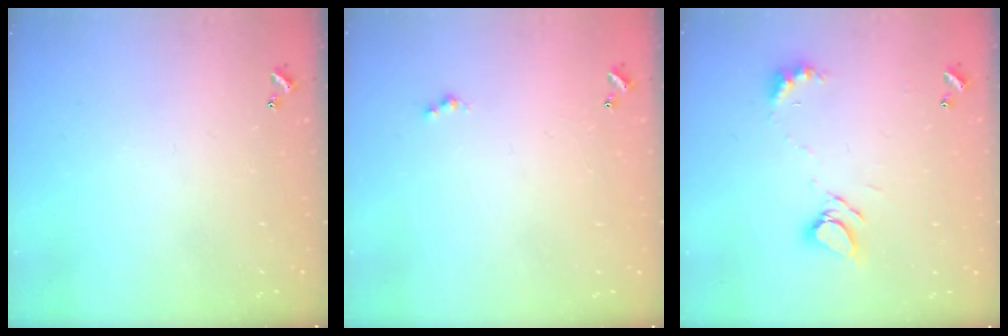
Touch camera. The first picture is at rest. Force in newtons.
{"total": 0.8, "press": 0.5, "slide": 0.5}
{"total": 7.0, "press": 7.0, "slide": 0.8}